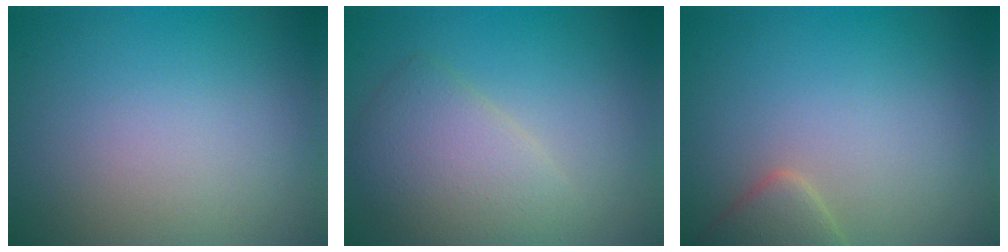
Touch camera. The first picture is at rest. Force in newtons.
{"total": 4.5, "press": 4.5, "slide": 0.2}
{"total": 2.7, "press": 2.7, "slide": 0.2}